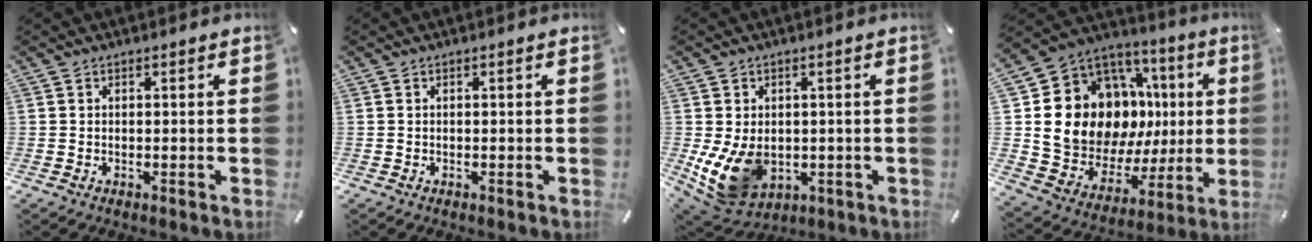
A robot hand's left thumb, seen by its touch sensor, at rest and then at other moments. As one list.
[{"total": 0.0}, {"total": 11.3, "force": [-1.4, 8.9, 6.8], "torque": [-0.141, -0.007, -0.022]}, {"total": 16.8, "force": [3.7, 13.3, 9.6], "torque": [-0.176, -0.053, 0.086]}]